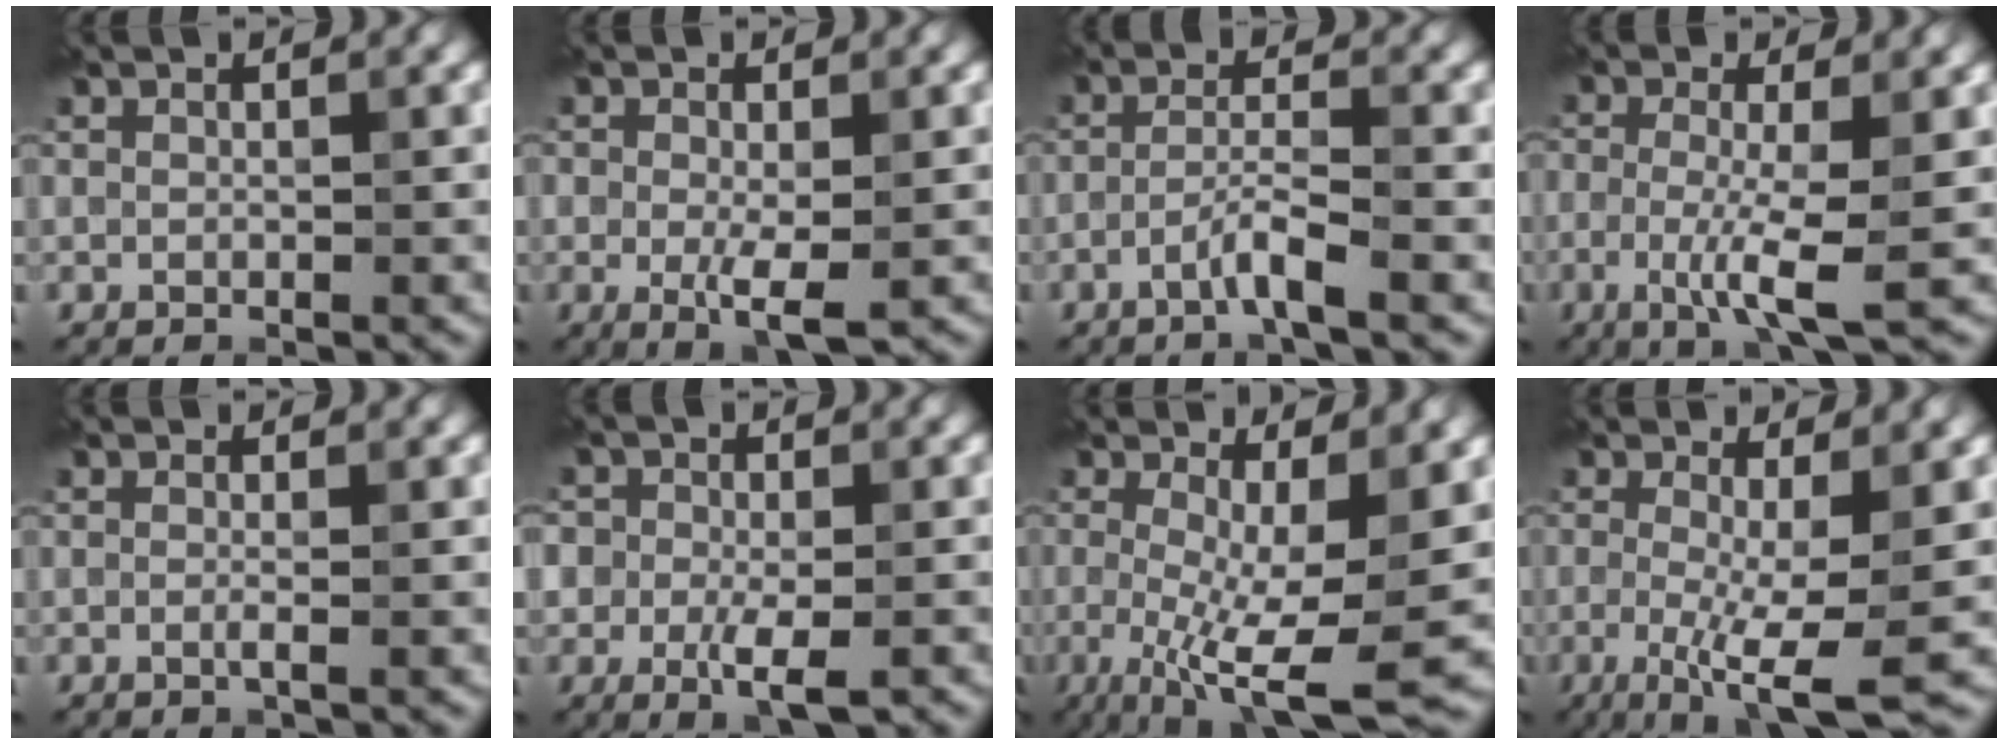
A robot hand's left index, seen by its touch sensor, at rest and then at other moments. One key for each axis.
{"total": 3.5, "fx": -0.7, "fy": 1.4, "fz": 3.1, "tx": -0.055, "ty": -0.012, "tz": -0.011}
{"total": 2.9, "fx": -1.5, "fy": 0.1, "fz": 2.4, "tx": -0.046, "ty": 0.010, "tz": -0.036}
{"total": 5.2, "fx": -1.1, "fy": 1.0, "fz": 5.0, "tx": -0.099, "ty": -0.012, "tz": -0.026}
{"total": 1.0, "fx": -0.2, "fy": 0.2, "fz": 1.0, "tx": -0.016, "ty": -0.007, "tz": -0.007}
{"total": 5.2, "fx": -1.8, "fy": 3.3, "fz": 3.6, "tx": -0.058, "ty": -0.011, "tz": -0.035}
{"total": 9.5, "fx": -1.7, "fy": 2.4, "fz": 9.0, "tx": -0.154, "ty": -0.022, "tz": -0.025}
{"total": 6.8, "fx": -1.2, "fy": 1.4, "fz": 6.5, "tx": -0.110, "ty": -0.020, "tz": -0.021}